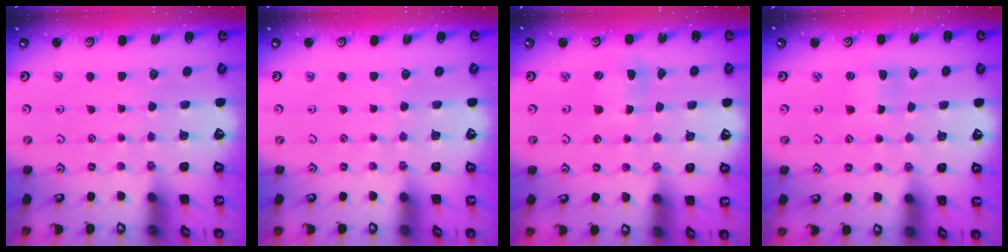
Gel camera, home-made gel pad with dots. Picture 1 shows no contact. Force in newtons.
{"total": 0.0}
{"total": 2.6, "press": 2.6, "slide": 0.3}
{"total": 2.2, "press": 2.1, "slide": 0.3}